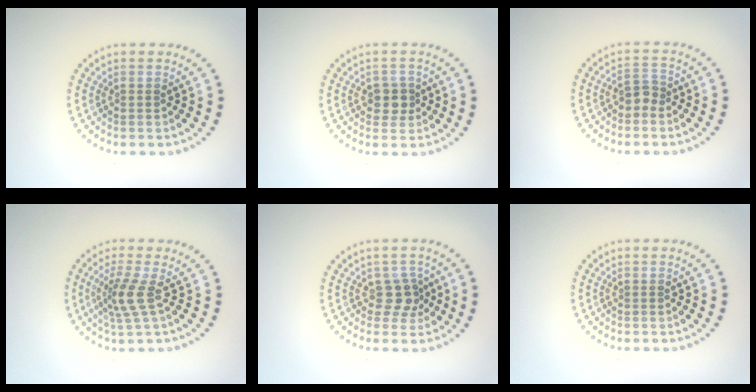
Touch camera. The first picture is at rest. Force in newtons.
{"total": 2.1, "press": 2.0, "slide": 0.6}
{"total": 1.5, "press": 1.3, "slide": 0.8}
{"total": 2.8, "press": 2.0, "slide": 2.0}
{"total": 2.3, "press": 2.0, "slide": 1.2}
{"total": 0.0}